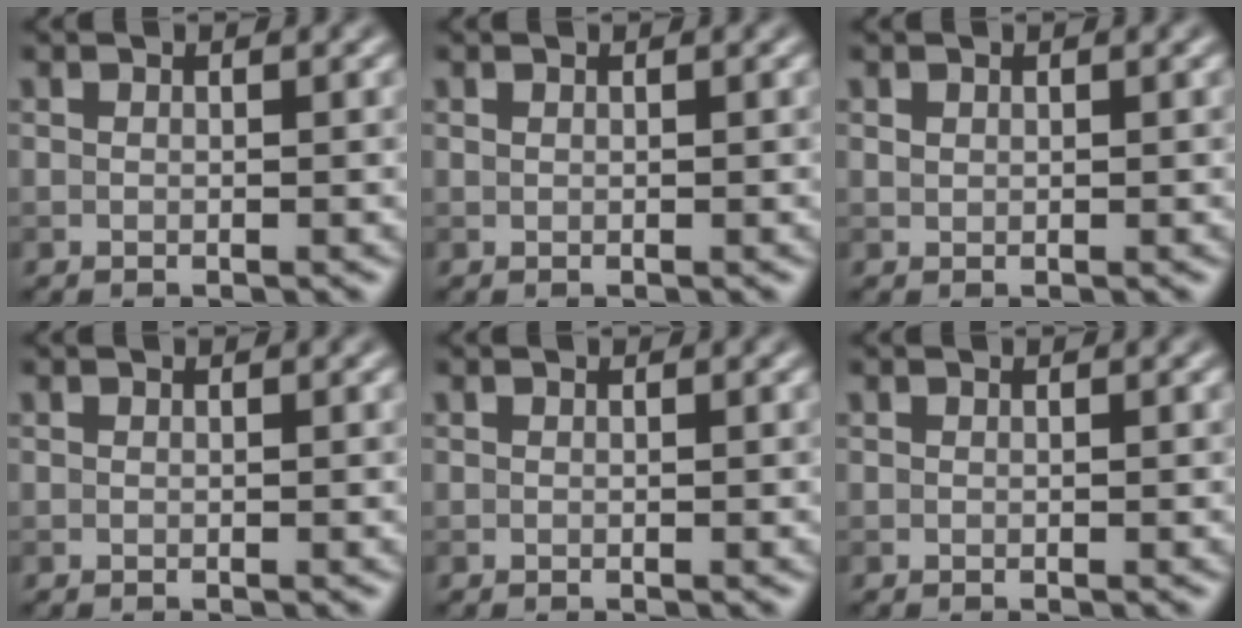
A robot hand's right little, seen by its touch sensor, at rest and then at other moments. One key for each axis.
{"total": 0.0}
{"total": 0.5, "fx": 0.3, "fy": 0.4, "fz": 0.2, "tx": -0.004, "ty": -0.001, "tz": 0.009}
{"total": 0.0}
{"total": 0.0}
{"total": 0.0}